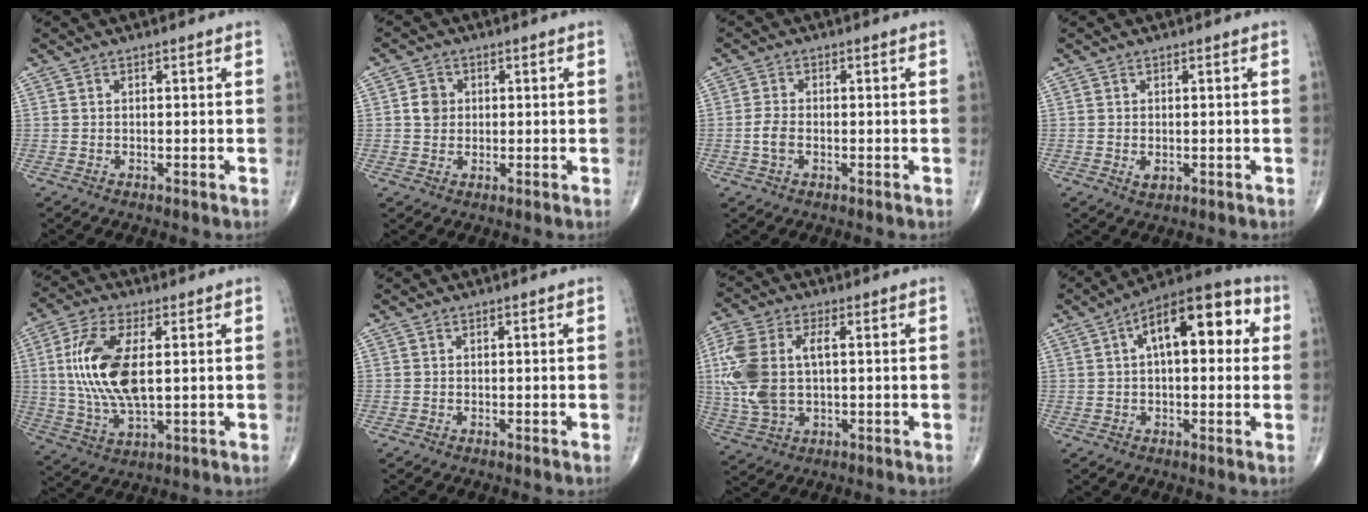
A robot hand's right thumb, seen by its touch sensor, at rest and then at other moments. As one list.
[{"total": 3.5, "force": [0.5, 3.1, 1.6], "torque": [-0.014, 0.002, 0.005]}, {"total": 3.0, "force": [-0.7, 1.7, 2.3], "torque": [-0.052, 0.006, -0.014]}, {"total": 1.6, "force": [-0.2, 1.0, 1.2], "torque": [-0.018, -0.003, 0.000]}, {"total": 14.8, "force": [2.0, 6.6, 13.1], "torque": [-0.274, -0.009, 0.041]}, {"total": 0.0}, {"total": 14.6, "force": [1.3, 8.1, 12.1], "torque": [-0.297, 0.010, 0.030]}, {"total": 15.7, "force": [3.8, 7.3, 13.4], "torque": [-0.170, 0.032, 0.048]}]